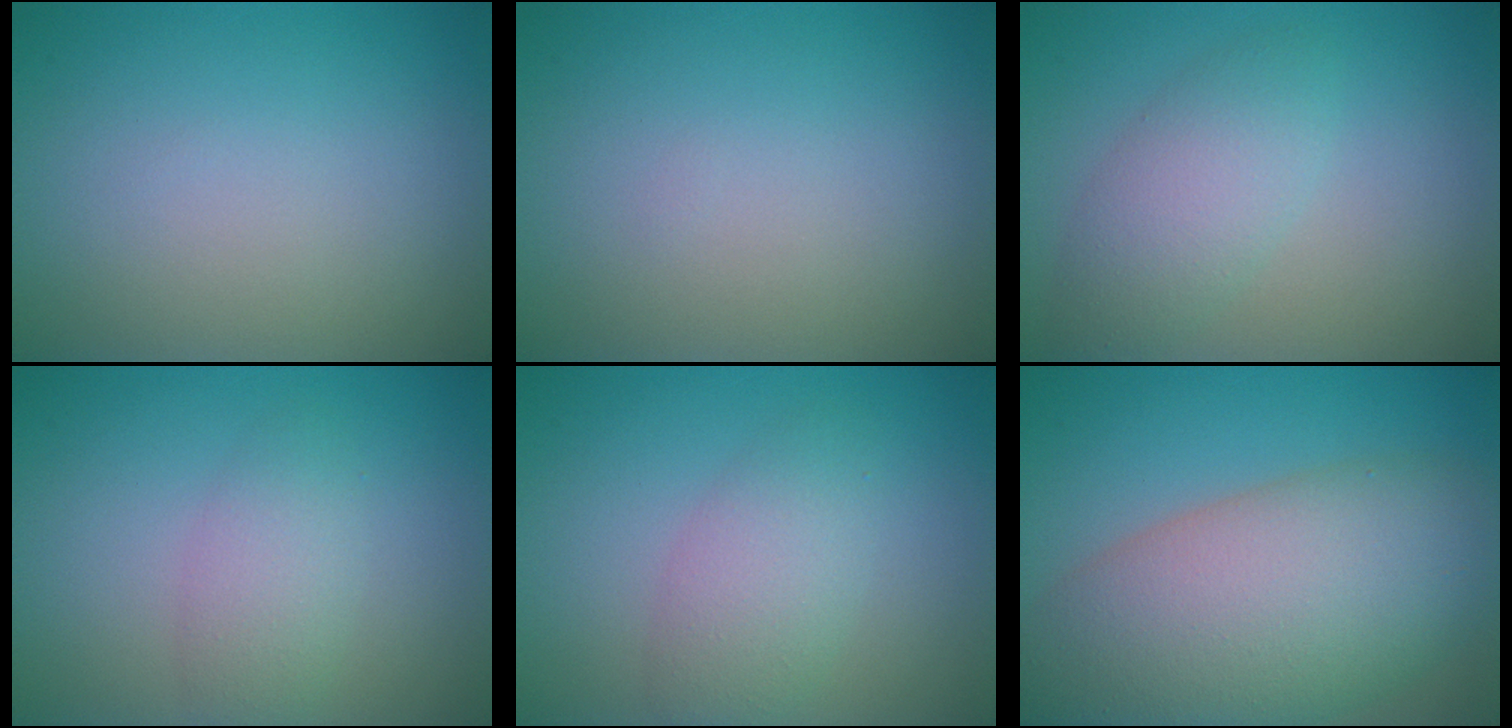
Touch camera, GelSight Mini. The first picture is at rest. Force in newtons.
{"total": 0.0}
{"total": 3.5, "press": 3.5, "slide": 0.1}
{"total": 2.5, "press": 2.4, "slide": 0.2}
{"total": 3.3, "press": 3.3, "slide": 0.1}
{"total": 11.9, "press": 11.9, "slide": 0.7}